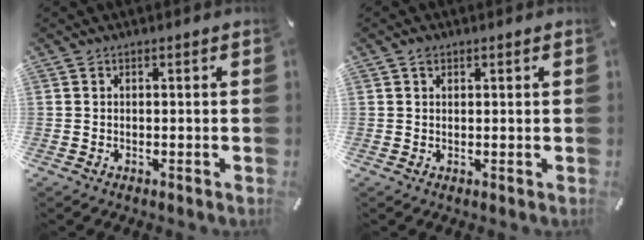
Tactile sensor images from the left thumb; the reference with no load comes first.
{"total": 1.2, "force": [0.7, 0.7, 0.6], "torque": [-0.013, 0.002, 0.013]}